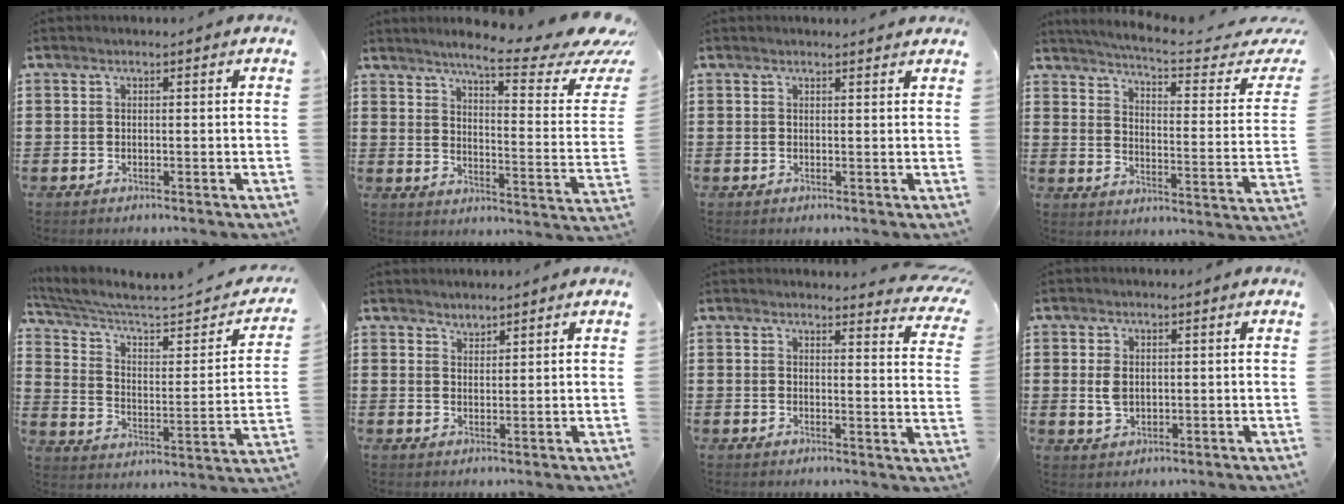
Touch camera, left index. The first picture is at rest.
{"total": 9.0, "force": [6.7, 1.0, 5.9], "torque": [-0.097, -0.056, 0.102]}
{"total": 0.9, "force": [0.8, 0.0, 0.1], "torque": [-0.005, -0.001, 0.016]}
{"total": 4.8, "force": [4.0, -0.5, 2.5], "torque": [-0.062, -0.039, 0.059]}
{"total": 5.0, "force": [3.6, 1.4, 3.1], "torque": [-0.080, -0.030, 0.055]}
{"total": 1.7, "force": [1.7, 0.3, -0.4], "torque": [0.004, 0.001, 0.033]}
{"total": 3.2, "force": [3.1, 0.3, 0.8], "torque": [-0.015, -0.020, 0.052]}
{"total": 2.9, "force": [0.4, 2.0, 2.0], "torque": [-0.051, 0.005, 0.004]}